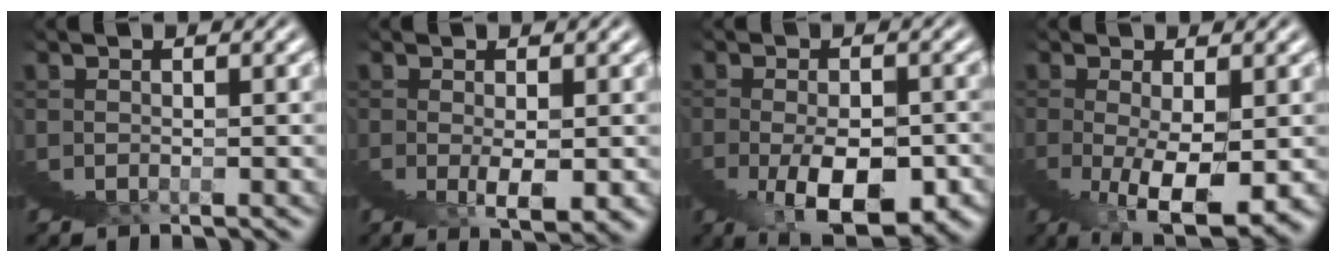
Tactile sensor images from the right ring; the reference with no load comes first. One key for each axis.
{"total": 2.6, "fx": 1.0, "fy": -1.2, "fz": 2.1, "tx": -0.019, "ty": 0.015, "tz": 0.017}
{"total": 5.5, "fx": -1.5, "fy": 1.4, "fz": 5.1, "tx": -0.060, "ty": 0.003, "tz": -0.020}
{"total": 5.4, "fx": -0.9, "fy": 0.5, "fz": 5.3, "tx": -0.079, "ty": -0.005, "tz": -0.003}